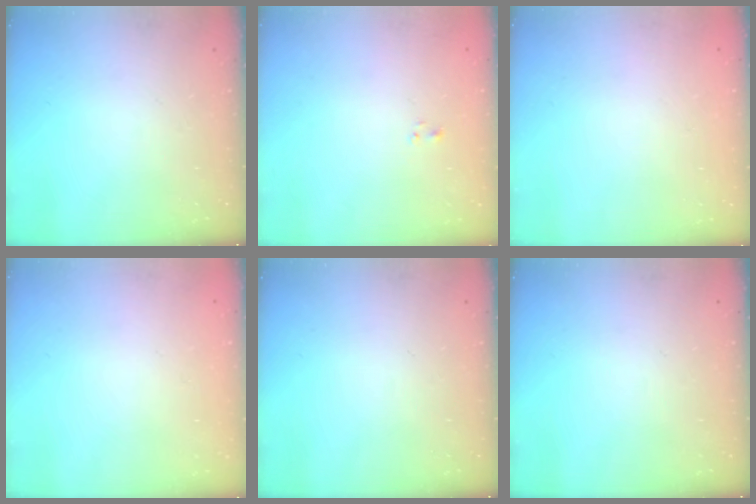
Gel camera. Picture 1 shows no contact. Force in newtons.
{"total": 0.6, "press": 0.3, "slide": 0.5}
{"total": 1.9, "press": 1.9, "slide": 0.2}
{"total": 1.7, "press": 1.7, "slide": 0.2}
{"total": 0.0}
{"total": 0.0}